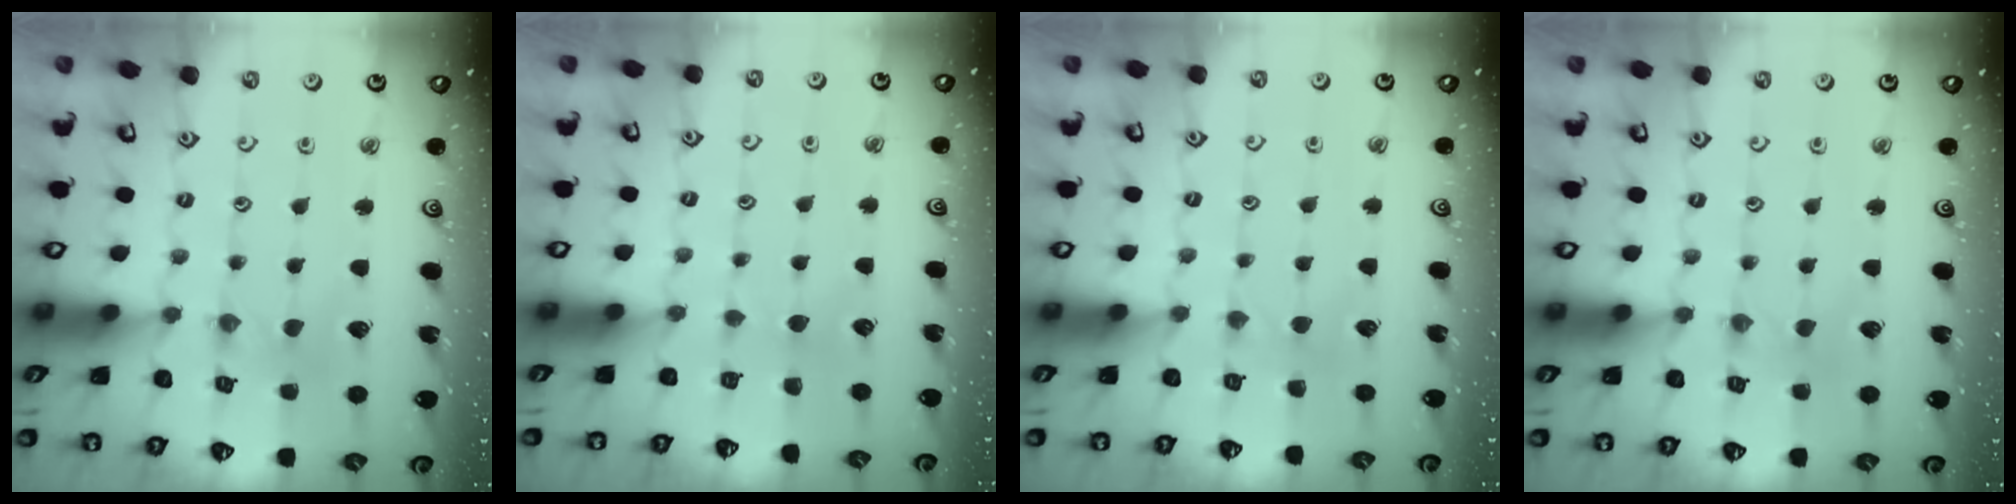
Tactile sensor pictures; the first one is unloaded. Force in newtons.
{"total": 2.2, "press": 2.2, "slide": 0.2}
{"total": 2.4, "press": 2.3, "slide": 0.3}
{"total": 0.0}